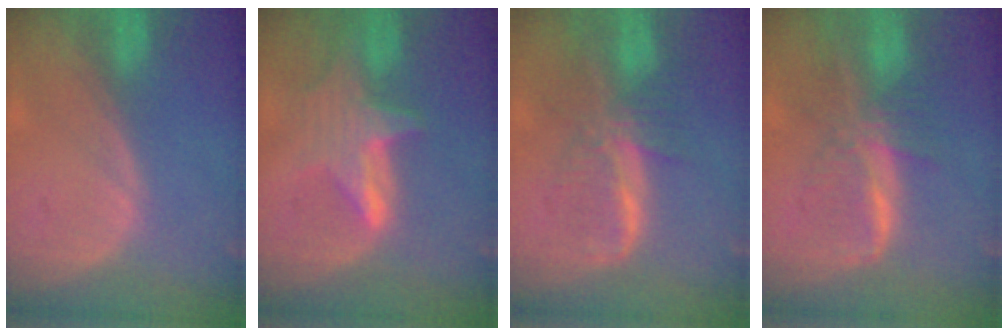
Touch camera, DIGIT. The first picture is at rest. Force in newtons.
{"total": 6.9, "press": 6.5, "slide": 2.4}
{"total": 7.6, "press": 6.7, "slide": 3.7}
{"total": 8.2, "press": 6.9, "slide": 4.4}